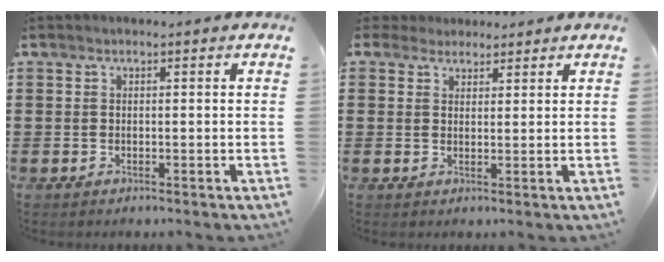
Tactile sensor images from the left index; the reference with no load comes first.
{"total": 2.3, "force": [1.9, 1.3, 0.0], "torque": [0.000, 0.006, 0.036]}